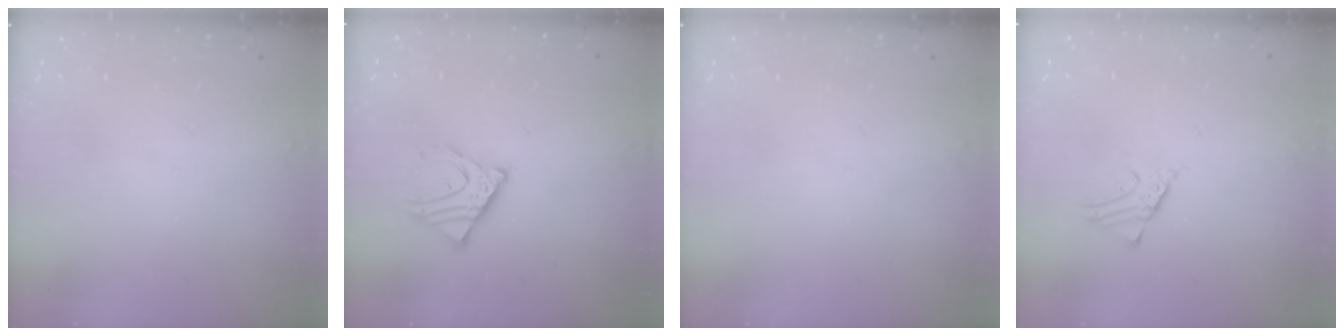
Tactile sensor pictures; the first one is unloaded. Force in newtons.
{"total": 8.7, "press": 8.6, "slide": 1.1}
{"total": 0.0}
{"total": 2.4, "press": 2.4, "slide": 0.2}